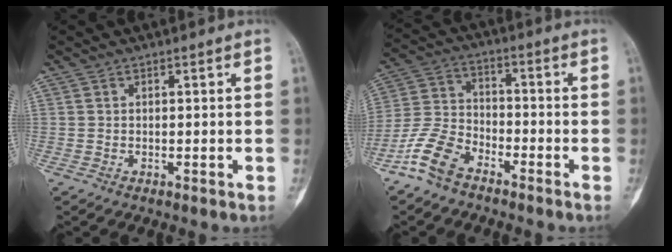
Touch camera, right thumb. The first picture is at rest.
{"total": 9.4, "force": [-6.6, 4.6, 4.9], "torque": [-0.106, 0.035, -0.142]}